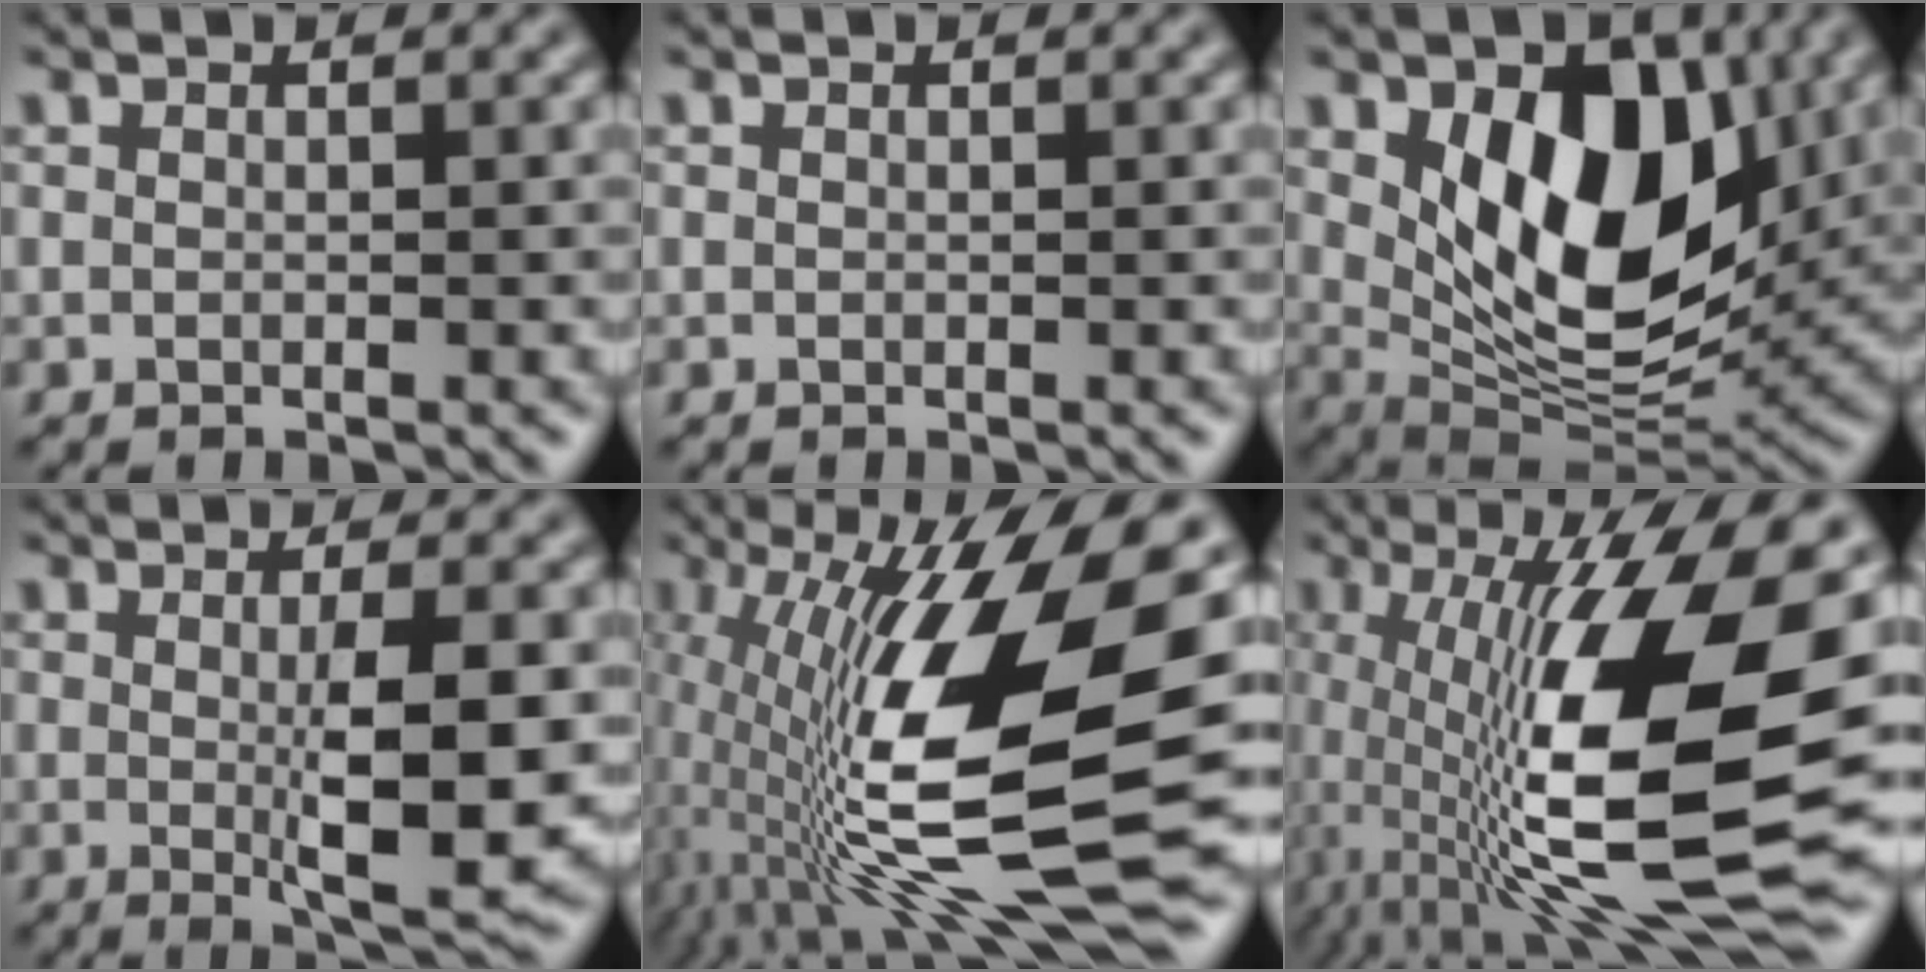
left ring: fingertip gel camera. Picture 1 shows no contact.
{"total": 0.0}
{"total": 11.0, "force": [2.7, 6.3, 8.6], "torque": [-0.131, -0.015, 0.050]}
{"total": 5.7, "force": [-0.5, 0.9, 5.6], "torque": [-0.092, -0.006, 0.004]}
{"total": 16.7, "force": [-1.4, 5.8, 15.6], "torque": [-0.309, 0.003, -0.025]}
{"total": 14.8, "force": [-0.9, 5.3, 13.8], "torque": [-0.247, -0.006, -0.016]}